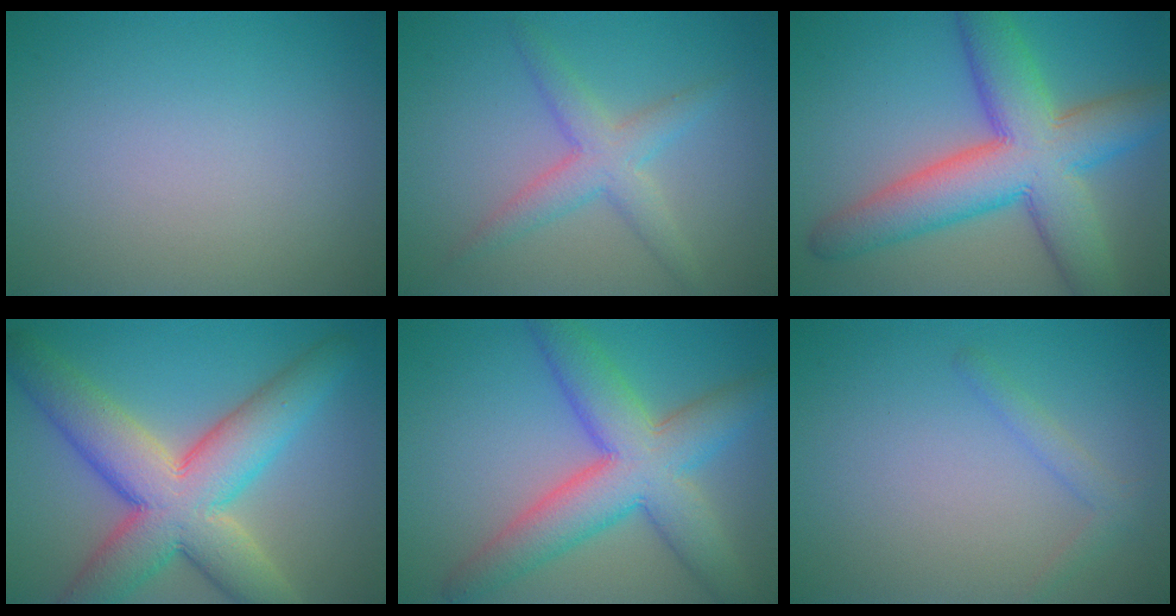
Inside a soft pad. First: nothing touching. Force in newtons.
{"total": 3.5, "press": 3.5, "slide": 0.0}
{"total": 10.4, "press": 10.4, "slide": 0.5}
{"total": 10.7, "press": 10.7, "slide": 0.6}
{"total": 8.6, "press": 8.6, "slide": 0.4}
{"total": 1.4, "press": 1.4, "slide": 0.1}